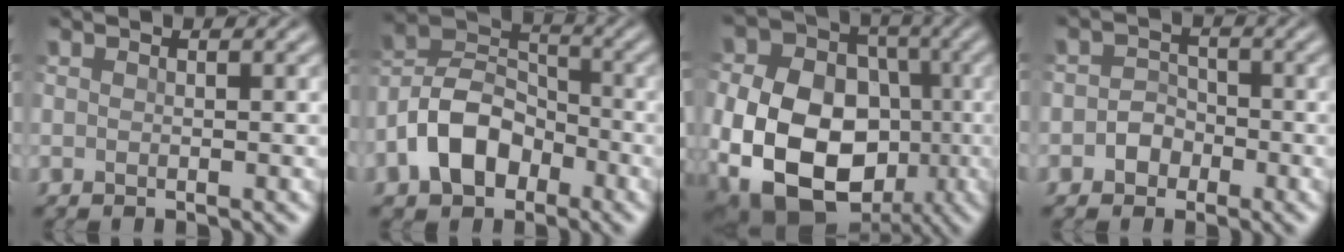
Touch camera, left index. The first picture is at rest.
{"total": 6.8, "force": [-3.2, 4.6, 3.8], "torque": [-0.071, 0.009, -0.074]}
{"total": 16.3, "force": [-3.9, 12.2, 10.1], "torque": [-0.172, -0.034, -0.067]}
{"total": 2.1, "force": [-0.8, 1.7, 0.7], "torque": [-0.005, 0.006, -0.019]}